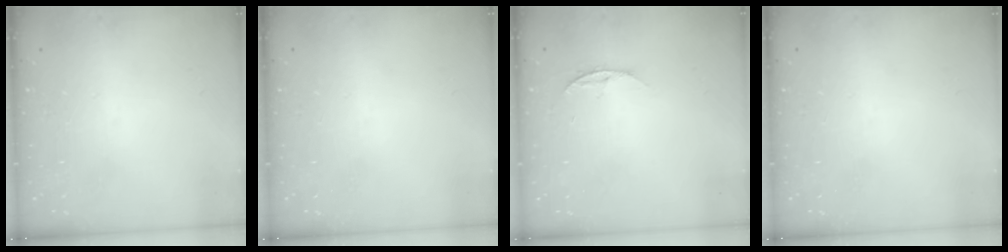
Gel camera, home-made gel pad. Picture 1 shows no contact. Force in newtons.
{"total": 0.0}
{"total": 4.4, "press": 4.4, "slide": 0.5}
{"total": 0.0}